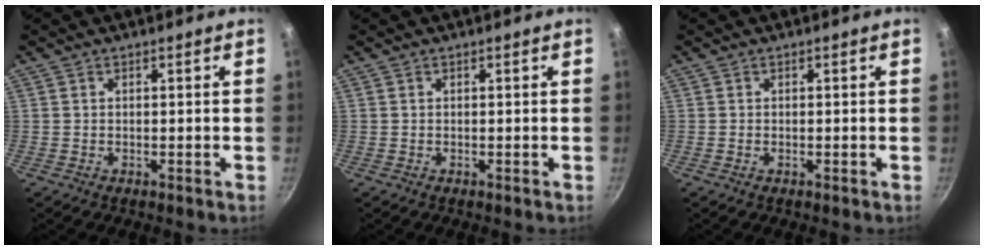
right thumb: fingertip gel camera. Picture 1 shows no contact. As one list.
[{"total": 0.0}, {"total": 0.0}]